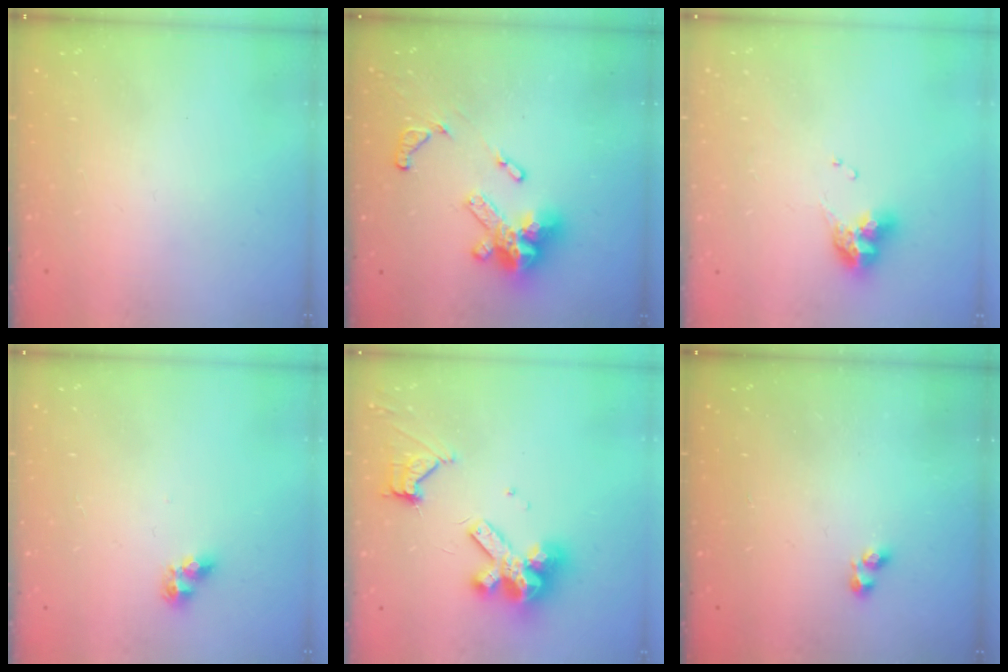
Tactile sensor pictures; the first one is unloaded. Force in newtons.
{"total": 15.5, "press": 15.4, "slide": 1.6}
{"total": 8.9, "press": 8.8, "slide": 0.9}
{"total": 6.1, "press": 6.0, "slide": 0.7}
{"total": 13.2, "press": 13.1, "slide": 1.7}
{"total": 1.4, "press": 1.2, "slide": 0.7}